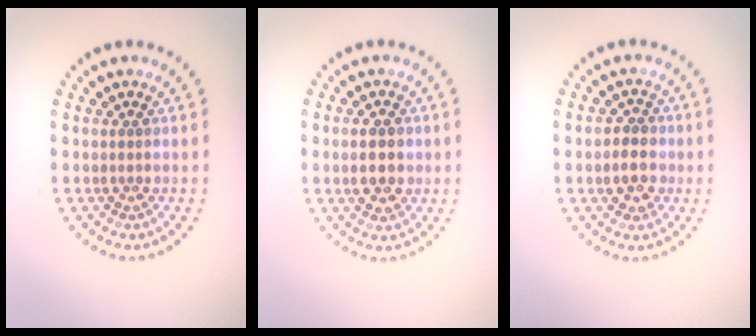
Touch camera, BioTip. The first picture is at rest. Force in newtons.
{"total": 3.7, "press": 3.7, "slide": 0.2}
{"total": 2.8, "press": 2.7, "slide": 0.6}